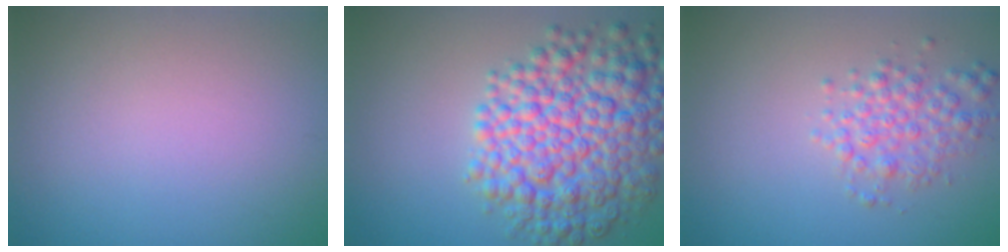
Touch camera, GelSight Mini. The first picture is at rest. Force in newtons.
{"total": 9.7, "press": 9.7, "slide": 0.2}
{"total": 2.8, "press": 2.8, "slide": 0.1}